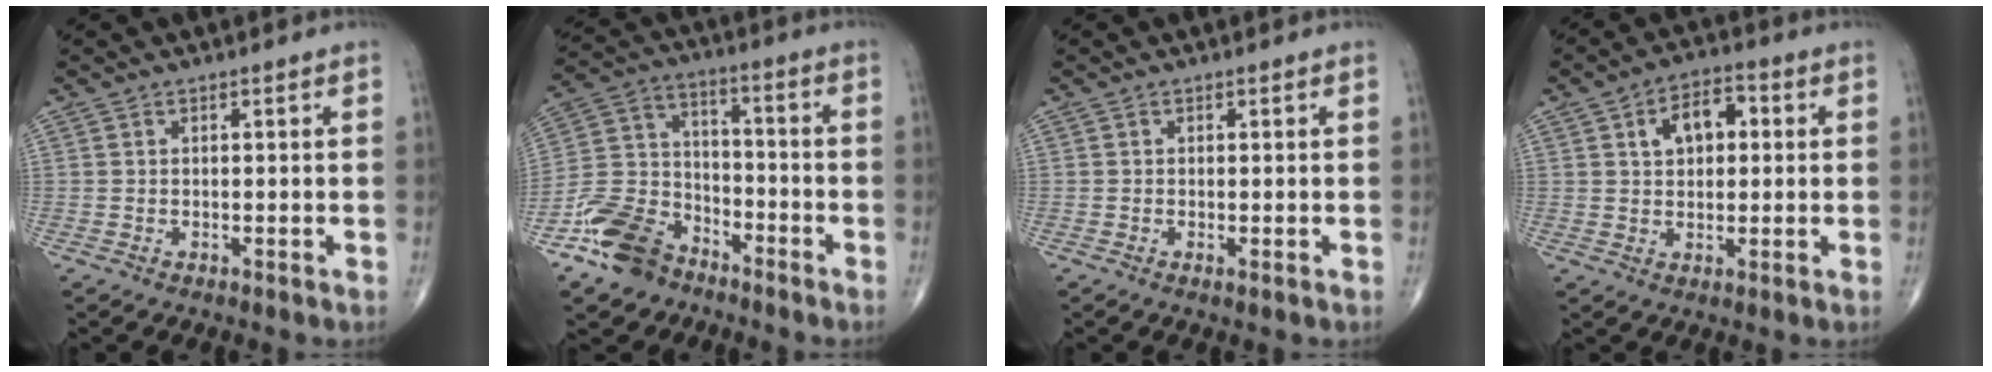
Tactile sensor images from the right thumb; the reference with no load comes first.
{"total": 12.7, "force": [-8.7, 8.0, 4.7], "torque": [-0.073, 0.063, -0.173]}
{"total": 0.6, "force": [-0.2, 0.1, 0.6], "torque": [-0.012, -0.003, -0.005]}
{"total": 8.0, "force": [2.0, 5.0, 5.9], "torque": [-0.075, 0.012, 0.026]}